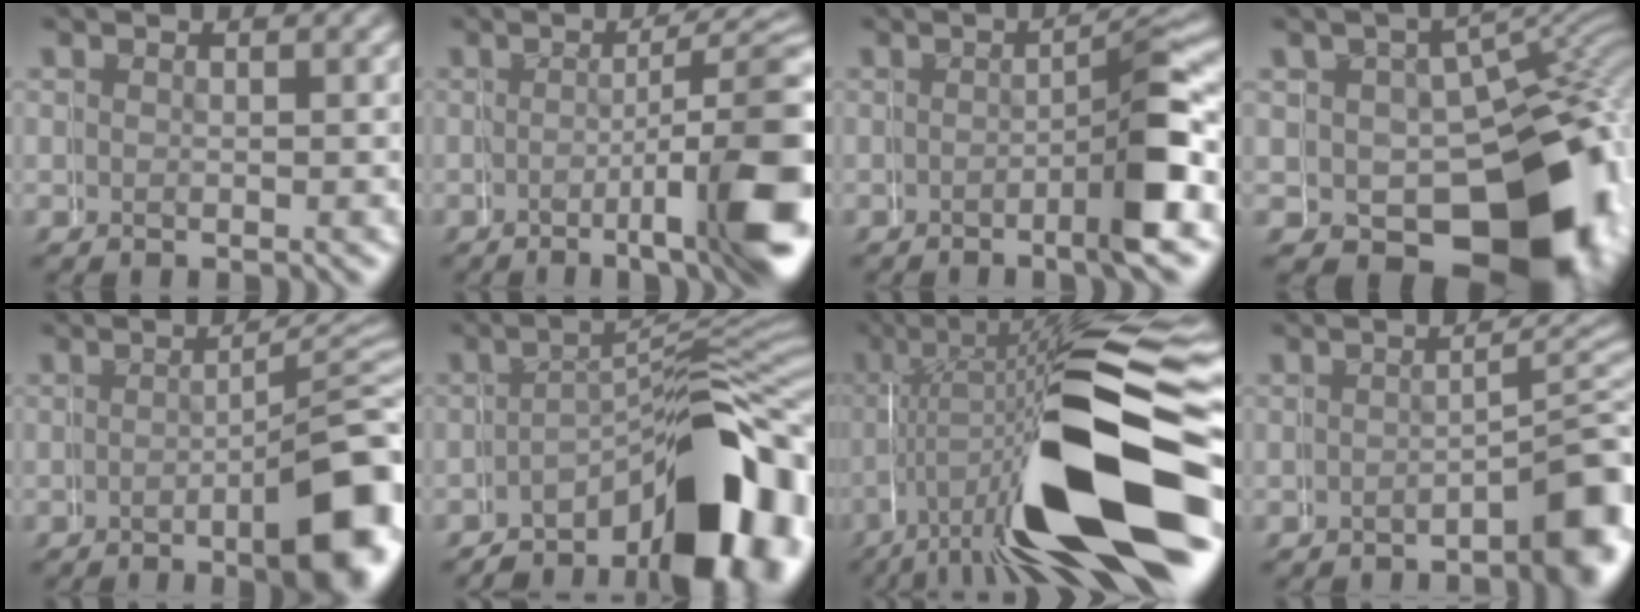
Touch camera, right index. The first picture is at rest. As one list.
[{"total": 9.0, "force": [-2.8, 1.5, 8.5], "torque": [-0.087, -0.002, -0.036]}, {"total": 5.3, "force": [-1.5, -0.4, 5.0], "torque": [-0.061, 0.010, -0.023]}, {"total": 16.2, "force": [-3.7, 10.9, 11.5], "torque": [-0.158, -0.045, -0.030]}, {"total": 9.4, "force": [-4.1, 2.4, 8.2], "torque": [-0.075, 0.010, -0.057]}, {"total": 12.7, "force": [-6.4, 5.6, 9.4], "torque": [-0.118, -0.006, -0.089]}, {"total": 17.8, "force": [-2.3, 5.6, 16.8], "torque": [-0.243, 0.027, -0.036]}, {"total": 5.6, "force": [-3.3, 1.1, 4.4], "torque": [-0.040, 0.007, -0.049]}]